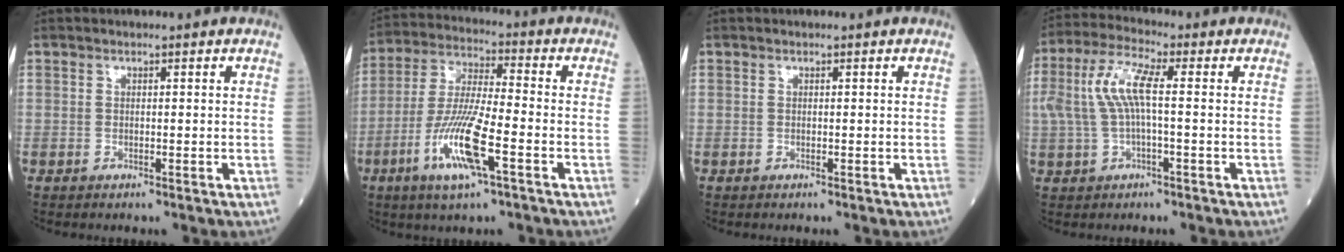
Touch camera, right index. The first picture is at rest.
{"total": 12.3, "force": [-4.9, 1.3, 11.2], "torque": [-0.229, -0.014, -0.094]}
{"total": 0.0}
{"total": 7.8, "force": [0.7, 1.7, 7.6], "torque": [-0.175, 0.025, 0.011]}